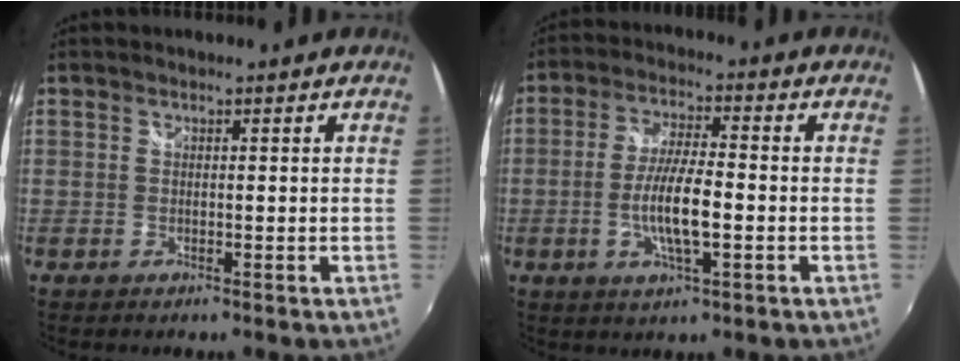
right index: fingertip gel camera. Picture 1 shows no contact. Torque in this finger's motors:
{"motor_torque": [1.45, -0.66, 0.78, 0.18]}